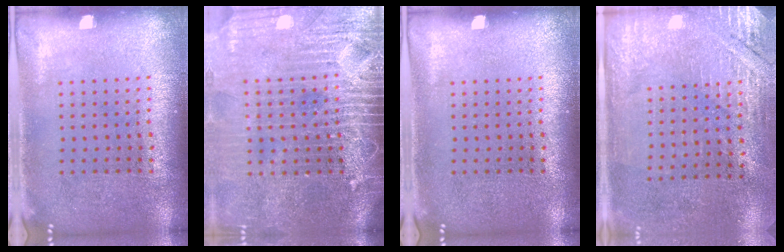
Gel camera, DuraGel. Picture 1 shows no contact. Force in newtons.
{"total": 4.3, "press": 3.7, "slide": 2.2}
{"total": 0.0}
{"total": 2.8, "press": 2.6, "slide": 1.0}